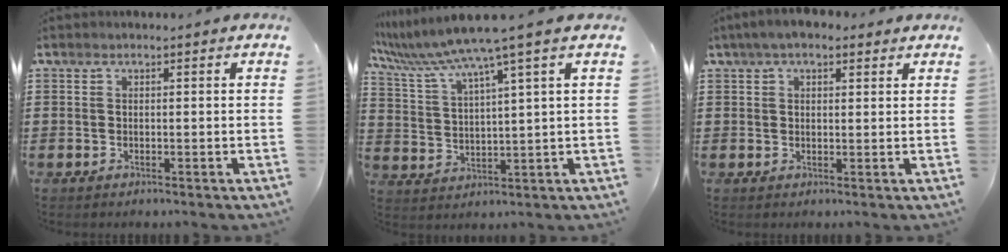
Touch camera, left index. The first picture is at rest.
{"total": 7.1, "force": [5.3, -0.9, 4.6], "torque": [-0.117, -0.037, 0.084]}
{"total": 3.6, "force": [2.5, 1.5, 2.2], "torque": [-0.049, 0.007, 0.045]}